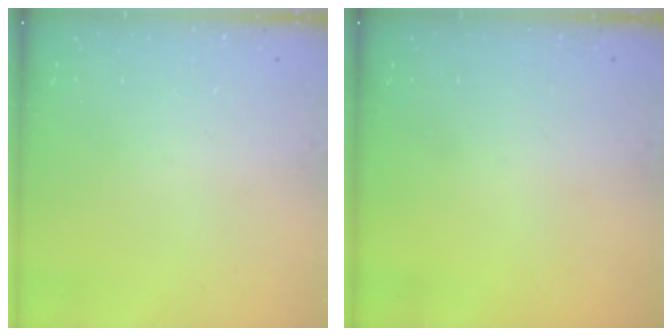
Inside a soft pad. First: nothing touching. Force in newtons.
{"total": 0.0}